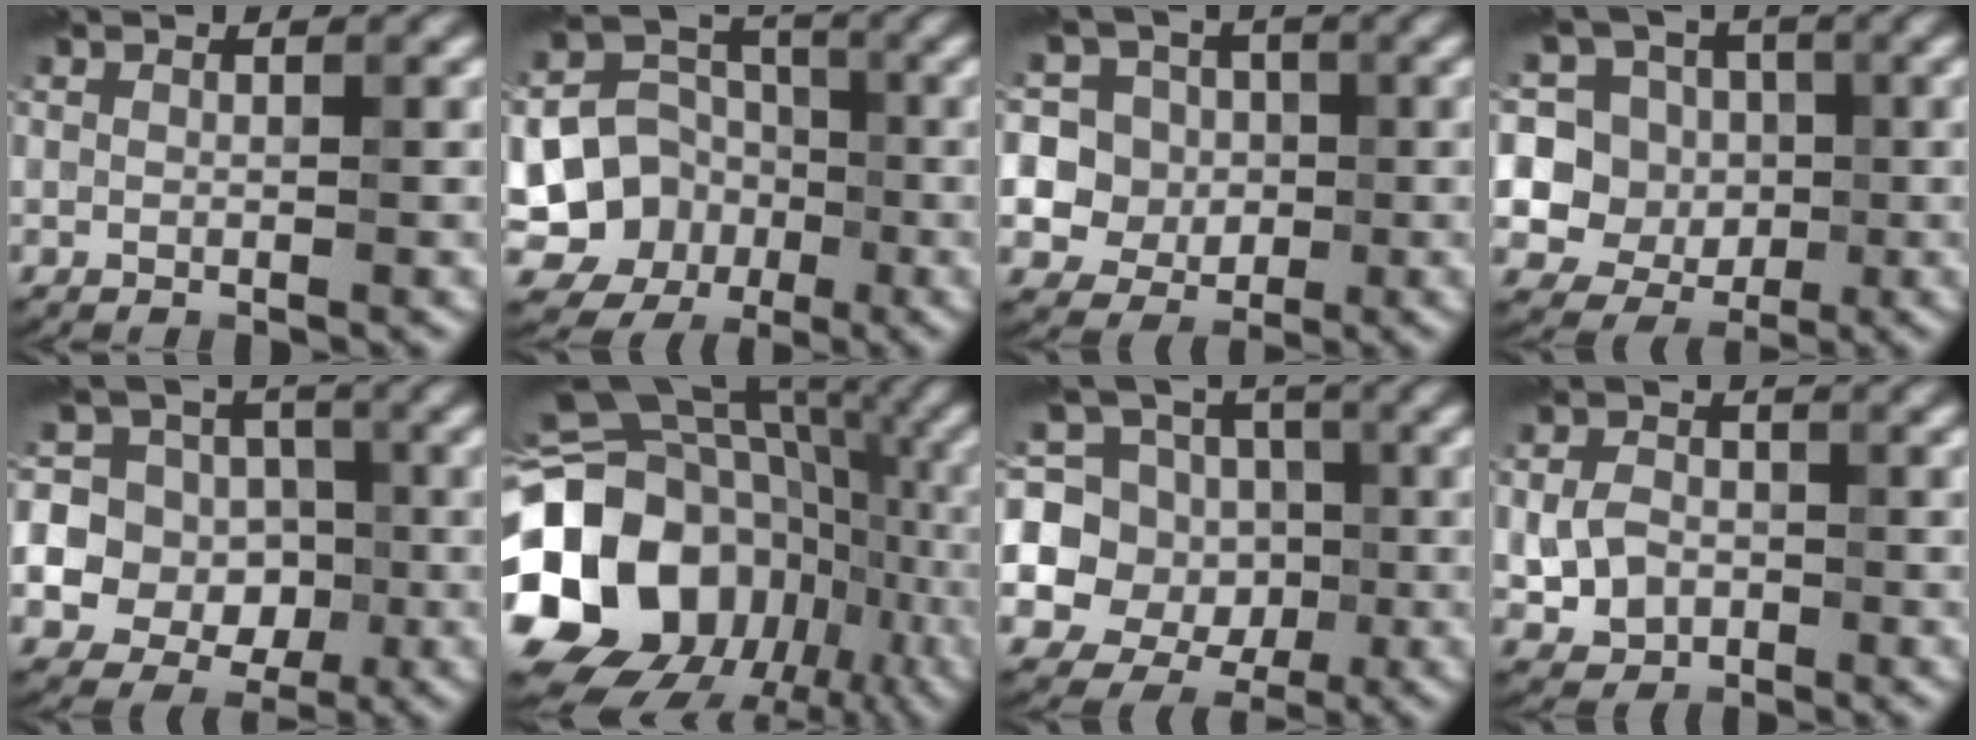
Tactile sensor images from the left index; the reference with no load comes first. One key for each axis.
{"total": 10.5, "fx": -3.2, "fy": 9.4, "fz": 3.2, "tx": -0.052, "ty": -0.013, "tz": -0.071}
{"total": 8.7, "fx": 1.6, "fy": 8.0, "fz": 3.1, "tx": -0.075, "ty": 0.025, "tz": 0.017}
{"total": 8.0, "fx": 0.8, "fy": 7.4, "fz": 2.8, "tx": -0.051, "ty": 0.017, "tz": -0.018}
{"total": 15.8, "fx": -1.8, "fy": 15.2, "fz": 3.8, "tx": -0.135, "ty": 0.002, "tz": -0.045}
{"total": 17.5, "fx": -4.1, "fy": 14.1, "fz": 9.4, "tx": -0.208, "ty": 0.005, "tz": -0.079}
{"total": 11.4, "fx": 0.1, "fy": 10.8, "fz": 3.7, "tx": -0.121, "ty": 0.029, "tz": -0.016}
{"total": 3.3, "fx": -0.7, "fy": 2.7, "fz": 1.8, "tx": -0.033, "ty": 0.000, "tz": -0.016}